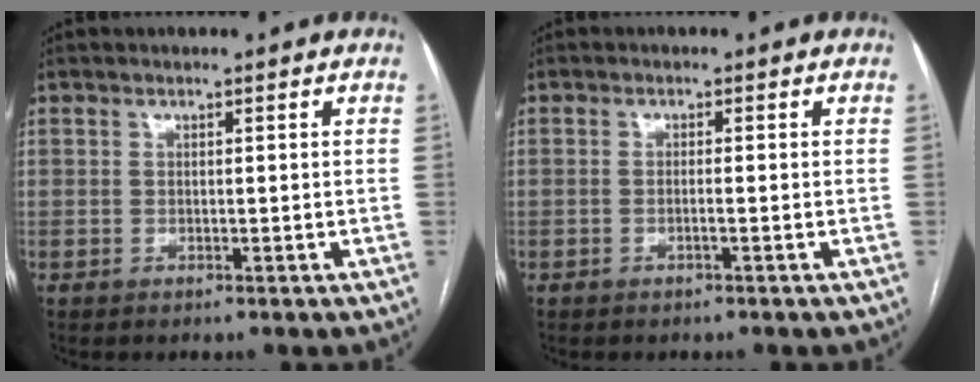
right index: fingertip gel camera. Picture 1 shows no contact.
{"total": 0.9, "force": [-0.4, -0.1, 0.8], "torque": [-0.014, 0.001, -0.008]}